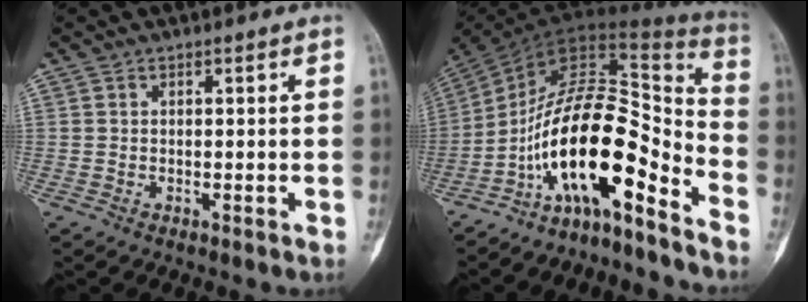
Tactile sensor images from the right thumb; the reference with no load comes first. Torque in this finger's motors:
{"motor_torque": [3.34, 1.67, 1.46, -1.31, 0.69]}